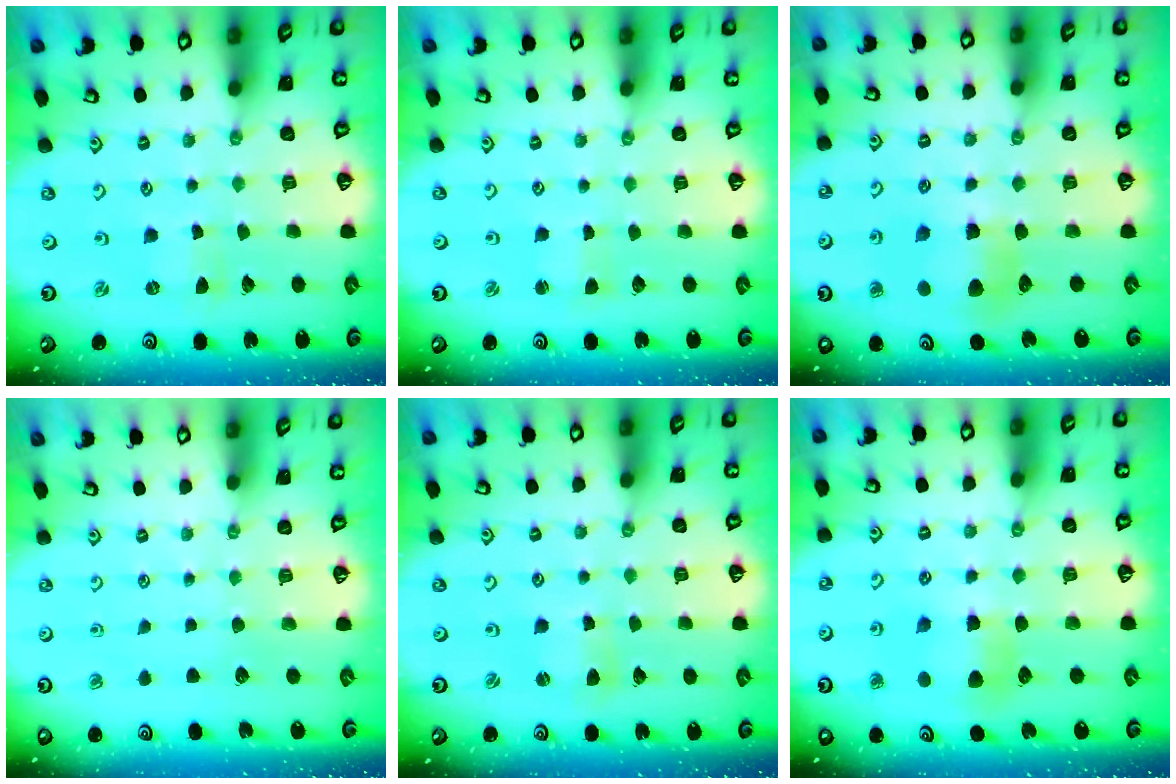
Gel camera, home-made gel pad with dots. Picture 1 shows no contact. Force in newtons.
{"total": 1.6, "press": 1.6, "slide": 0.3}
{"total": 8.1, "press": 8.0, "slide": 0.9}
{"total": 0.0}
{"total": 2.5, "press": 2.5, "slide": 0.3}
{"total": 6.1, "press": 6.1, "slide": 0.6}